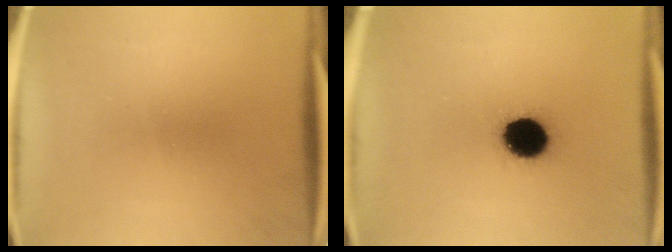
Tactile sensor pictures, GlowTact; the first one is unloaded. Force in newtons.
{"total": 12.0}